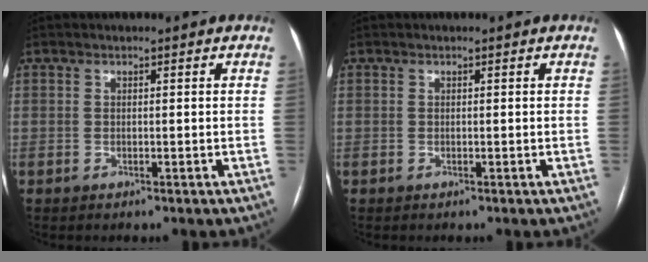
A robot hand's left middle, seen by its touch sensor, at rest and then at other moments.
{"total": 0.0}